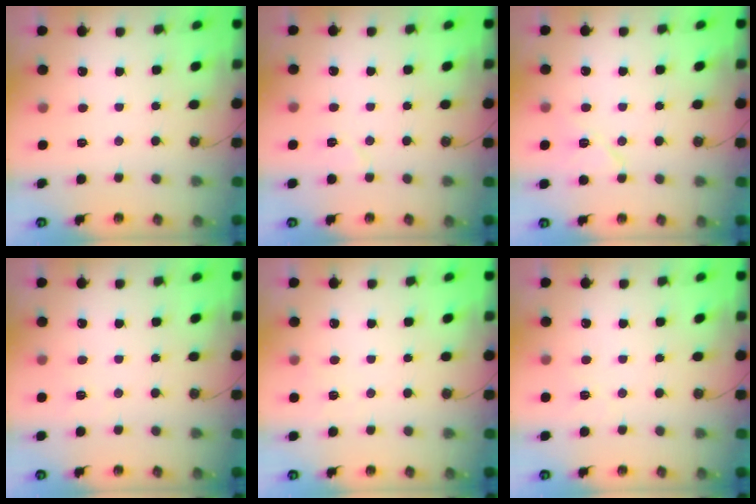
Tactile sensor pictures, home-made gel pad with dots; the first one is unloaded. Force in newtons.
{"total": 4.8, "press": 4.8, "slide": 0.6}
{"total": 8.5, "press": 8.4, "slide": 1.7}
{"total": 2.6, "press": 2.6, "slide": 0.4}
{"total": 2.9, "press": 2.9, "slide": 0.2}
{"total": 3.8, "press": 3.4, "slide": 1.7}